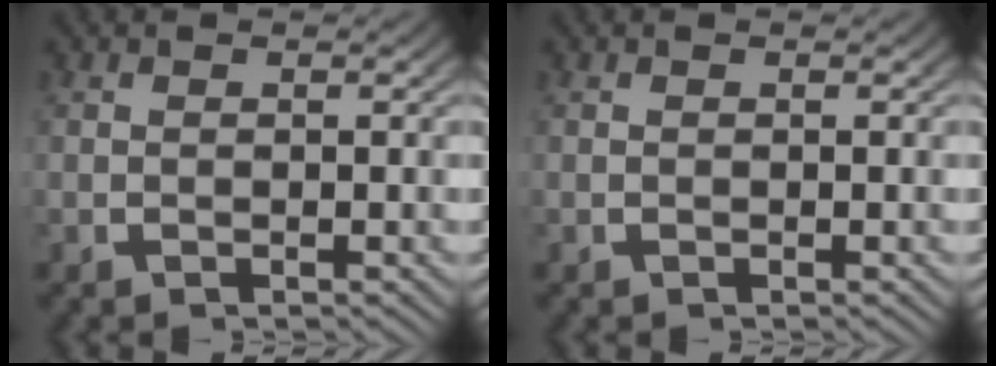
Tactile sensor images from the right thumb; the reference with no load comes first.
{"total": 0.0}